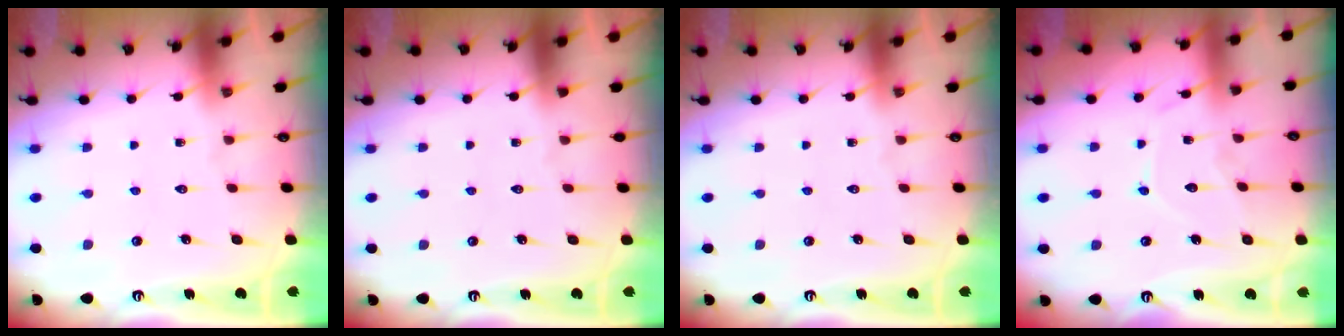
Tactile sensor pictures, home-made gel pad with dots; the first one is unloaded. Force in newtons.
{"total": 0.0}
{"total": 0.0}
{"total": 9.0, "press": 9.0, "slide": 0.7}